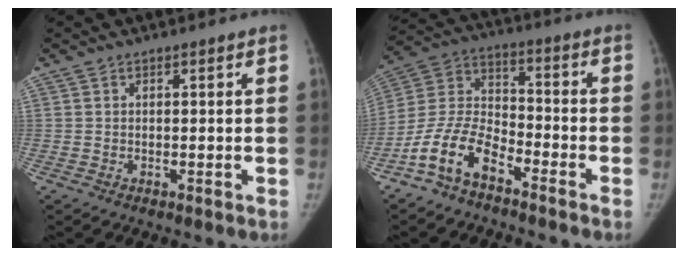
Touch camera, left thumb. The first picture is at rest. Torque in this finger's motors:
{"motor_torque": [2.08, 2.92, -0.18, 0.19, 0.31]}